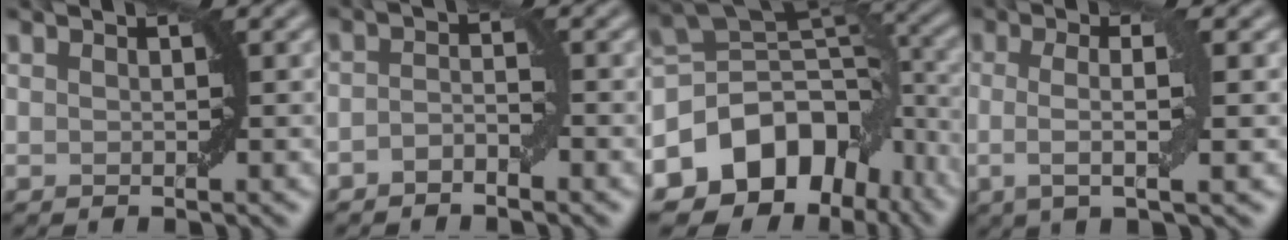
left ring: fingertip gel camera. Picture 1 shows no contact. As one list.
[{"total": 1.6, "force": [-1.0, 0.6, 1.0], "torque": [-0.021, 0.006, -0.022]}, {"total": 12.3, "force": [-6.0, 8.6, 6.5], "torque": [-0.112, 0.007, -0.105]}, {"total": 4.2, "force": [-0.2, 0.9, 4.1], "torque": [-0.075, -0.004, -0.003]}]